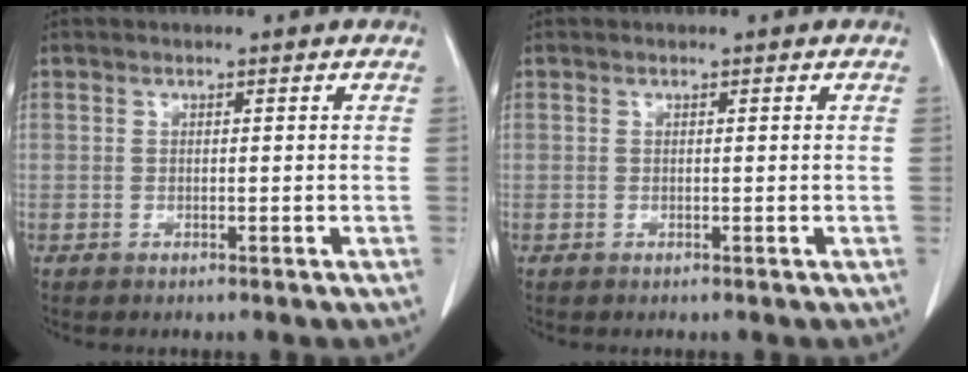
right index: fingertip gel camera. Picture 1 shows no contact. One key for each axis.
{"total": 0.0}